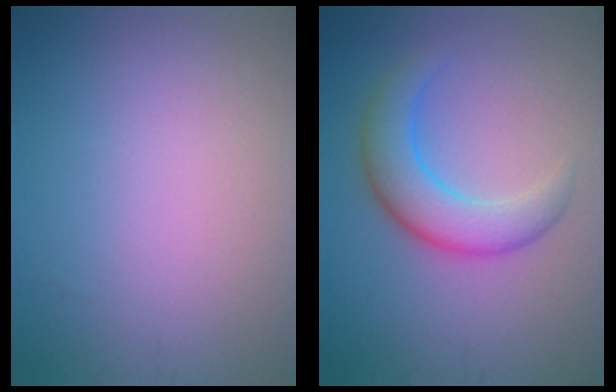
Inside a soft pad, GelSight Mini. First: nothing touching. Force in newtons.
{"total": 4.5, "press": 4.5, "slide": 0.3}